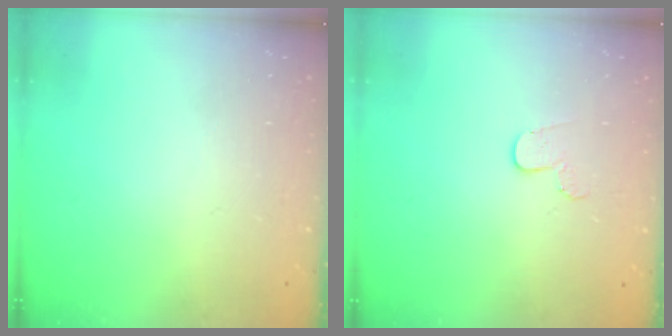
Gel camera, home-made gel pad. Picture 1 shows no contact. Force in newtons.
{"total": 4.9, "press": 4.8, "slide": 0.4}